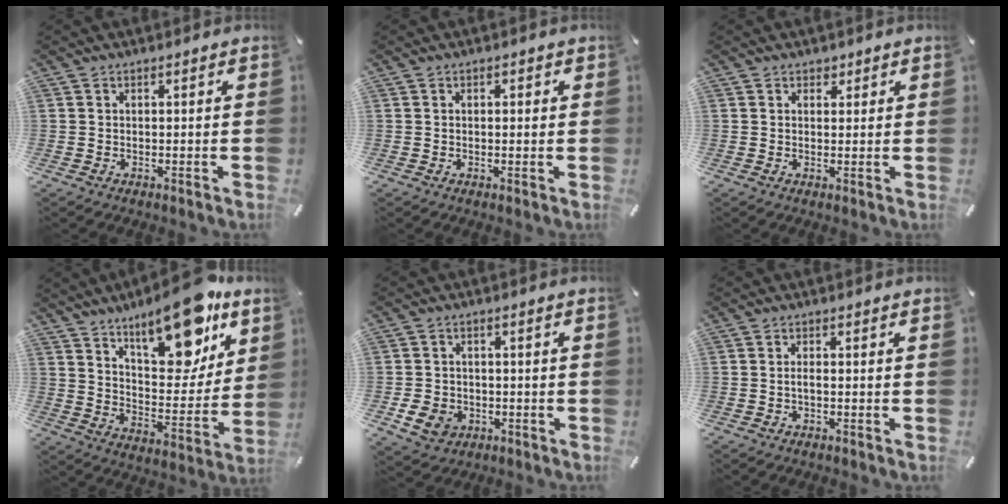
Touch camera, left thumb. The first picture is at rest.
{"total": 0.6, "force": [0.1, 0.5, 0.4], "torque": [-0.011, 0.004, 0.001]}
{"total": 1.5, "force": [0.9, 1.2, 0.2], "torque": [0.003, 0.001, 0.014]}
{"total": 20.0, "force": [14.2, 8.1, 11.4], "torque": [-0.157, -0.091, 0.237]}
{"total": 5.9, "force": [-1.9, 5.1, 2.3], "torque": [-0.044, 0.002, -0.037]}
{"total": 1.4, "force": [-0.4, 0.3, 1.3], "torque": [-0.024, 0.000, -0.007]}